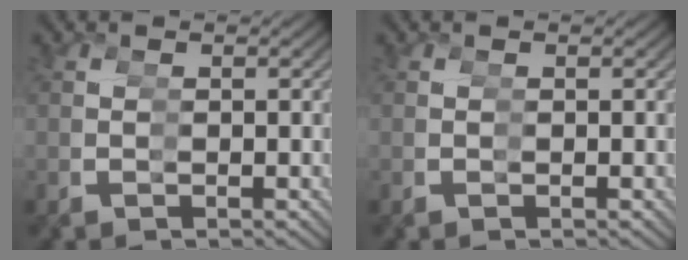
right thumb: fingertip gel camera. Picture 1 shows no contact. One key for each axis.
{"total": 0.0}